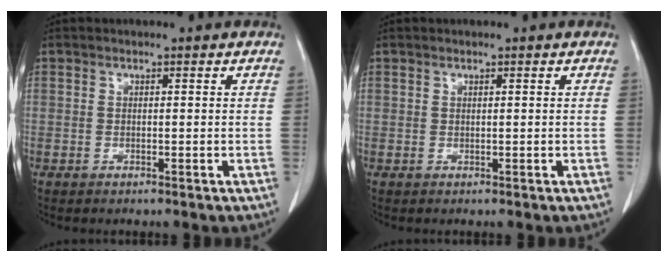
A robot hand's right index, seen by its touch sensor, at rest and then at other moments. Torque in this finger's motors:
{"motor_torque": [-0.08, 0.03, -0.02, 0.01]}